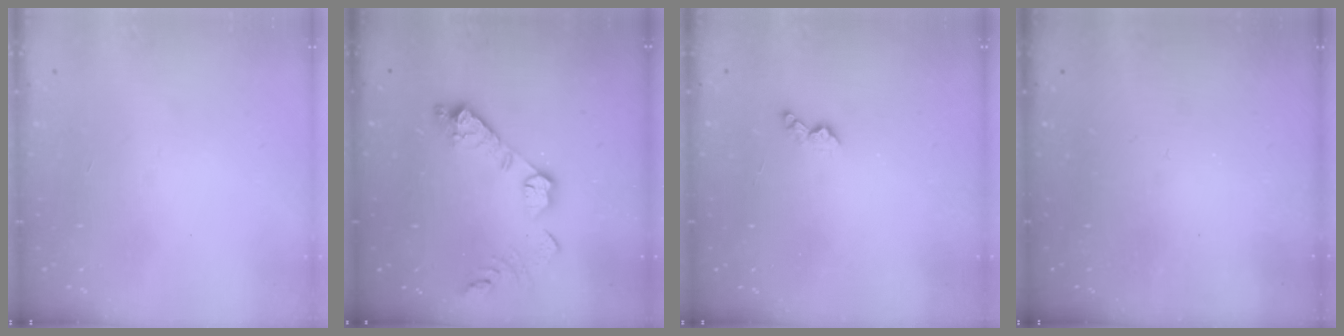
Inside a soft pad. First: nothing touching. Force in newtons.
{"total": 14.1, "press": 14.1, "slide": 1.1}
{"total": 3.7, "press": 3.6, "slide": 0.6}
{"total": 0.0}